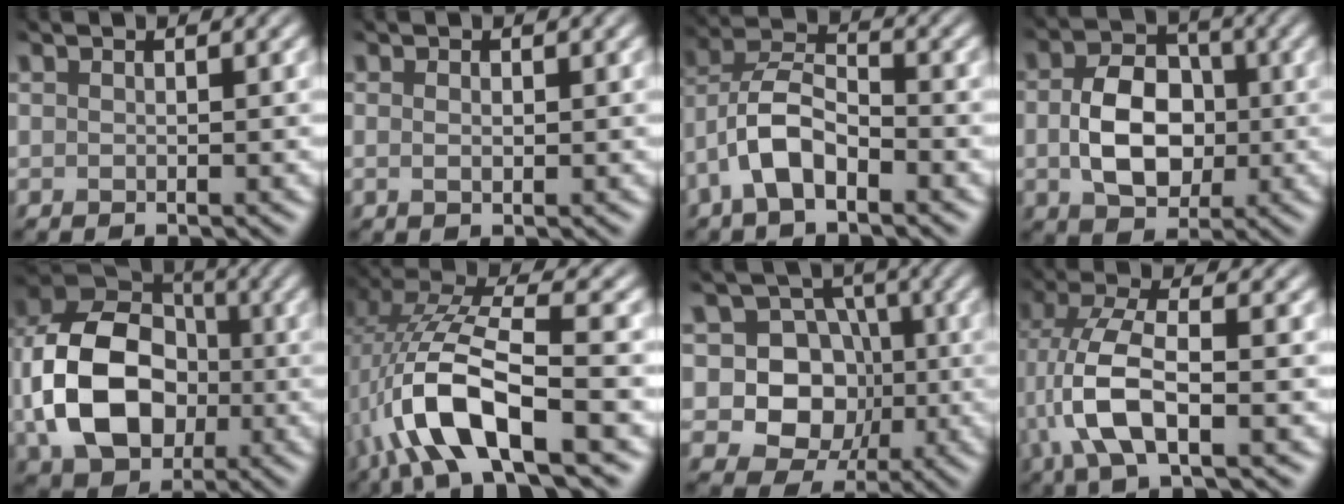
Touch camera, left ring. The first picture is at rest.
{"total": 0.0}
{"total": 4.9, "force": [-3.4, 1.9, 3.0], "torque": [-0.064, 0.006, -0.067]}
{"total": 6.0, "force": [-1.5, 4.4, 3.8], "torque": [-0.077, -0.009, -0.020]}
{"total": 11.6, "force": [-2.7, 8.6, 7.3], "torque": [-0.161, -0.004, -0.051]}
{"total": 9.3, "force": [-3.4, 2.9, 8.2], "torque": [-0.173, 0.004, -0.067]}
{"total": 7.7, "force": [-1.2, 6.9, 3.2], "torque": [-0.039, 0.003, -0.046]}
{"total": 6.2, "force": [-1.8, 2.2, 5.5], "torque": [-0.130, 0.005, -0.033]}